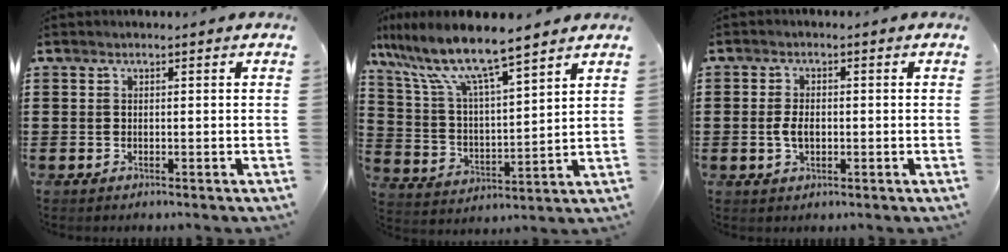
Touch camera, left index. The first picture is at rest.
{"total": 9.3, "force": [7.8, 0.9, 5.0], "torque": [-0.130, -0.041, 0.131]}
{"total": 3.5, "force": [-0.3, 1.8, 2.9], "torque": [-0.071, -0.001, -0.011]}